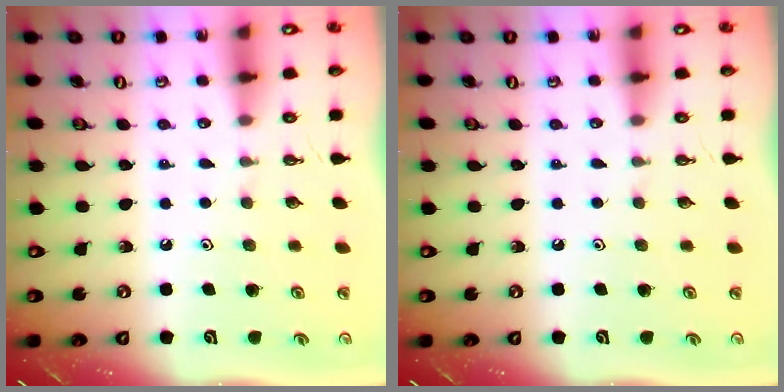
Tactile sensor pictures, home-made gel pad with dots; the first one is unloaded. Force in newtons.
{"total": 0.0}